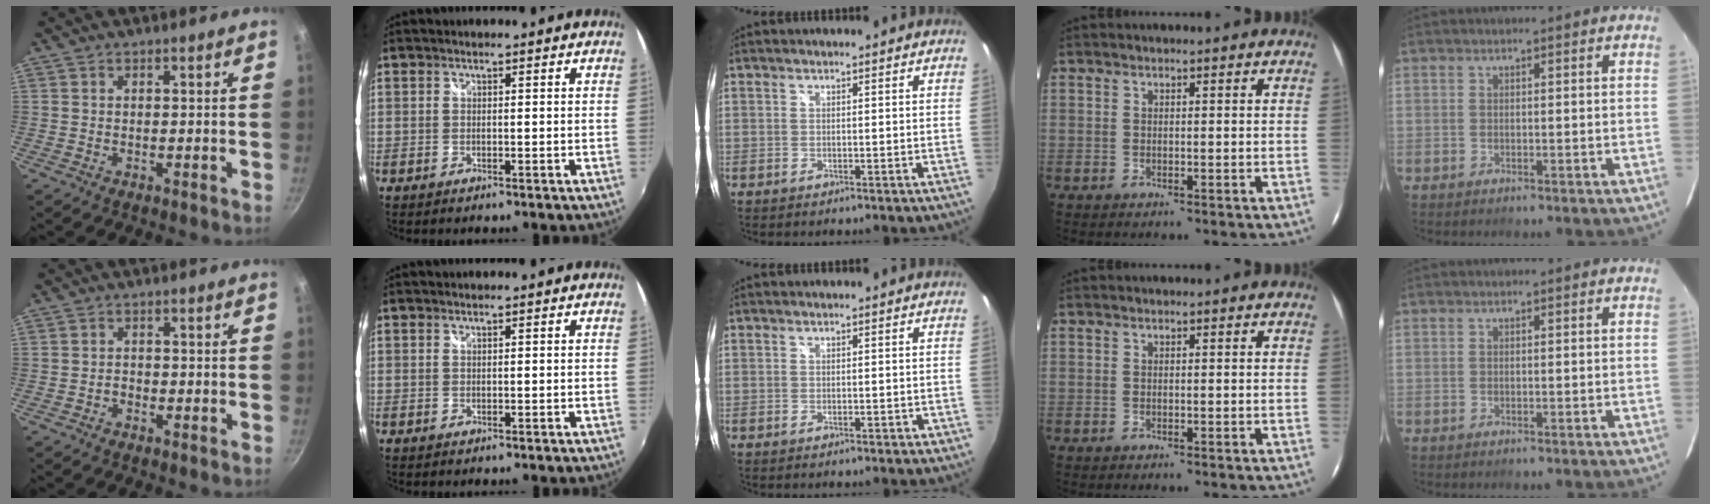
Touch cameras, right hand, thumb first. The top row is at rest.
{"thumb": {"total": 1.0, "force": [-0.8, 0.6, 0.4], "torque": [-0.006, 0.008, -0.015]}, "middle": {"total": 1.0, "force": [-0.4, 0.6, 0.6], "torque": [-0.006, 0.000, -0.006]}}